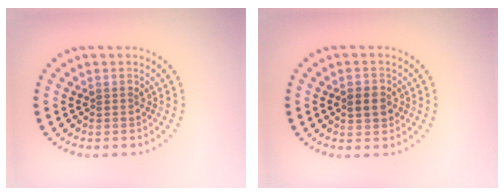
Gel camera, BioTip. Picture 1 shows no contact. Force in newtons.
{"total": 2.2, "press": 2.2, "slide": 0.0}